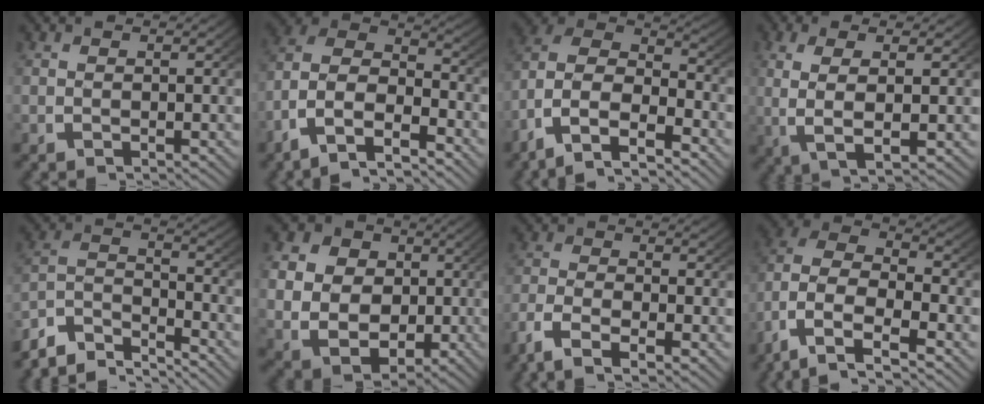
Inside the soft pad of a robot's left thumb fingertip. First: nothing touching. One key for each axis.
{"total": 11.4, "fx": -2.8, "fy": 8.5, "fz": 7.2, "tx": -0.170, "ty": -0.041, "tz": -0.052}
{"total": 12.8, "fx": -2.8, "fy": 9.6, "fz": 8.0, "tx": -0.194, "ty": -0.046, "tz": -0.048}
{"total": 6.3, "fx": 0.1, "fy": 2.6, "fz": 5.8, "tx": -0.127, "ty": -0.009, "tz": 0.013}
{"total": 7.9, "fx": -5.5, "fy": 4.2, "fz": 3.9, "tx": -0.076, "ty": -0.023, "tz": -0.095}
{"total": 13.4, "fx": -0.2, "fy": 10.9, "fz": 7.7, "tx": -0.174, "ty": -0.047, "tz": 0.008}
{"total": 4.3, "fx": -2.4, "fy": 1.7, "fz": 3.1, "tx": -0.069, "ty": -0.007, "tz": -0.046}
{"total": 11.8, "fx": -2.5, "fy": 8.2, "fz": 8.1, "tx": -0.194, "ty": -0.045, "tz": -0.033}